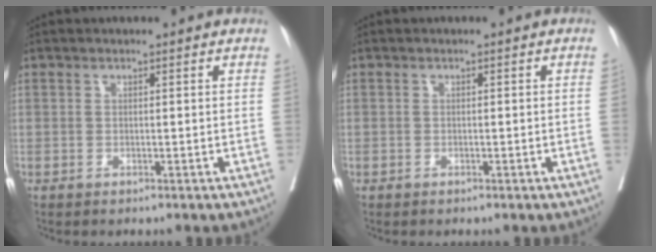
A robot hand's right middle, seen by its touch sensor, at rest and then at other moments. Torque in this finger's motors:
{"motor_torque": [1.00, -1.13, -0.08, -0.21]}